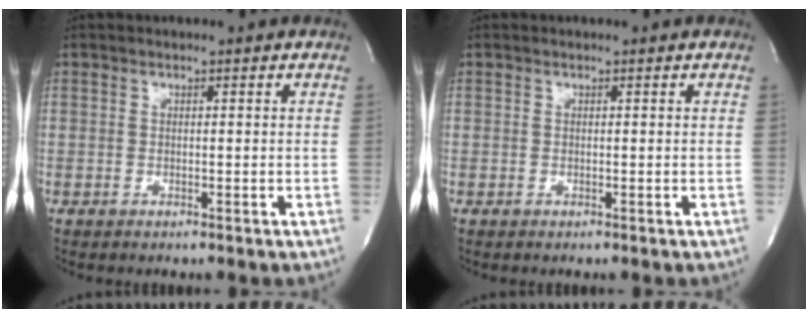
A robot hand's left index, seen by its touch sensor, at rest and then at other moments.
{"total": 0.0}